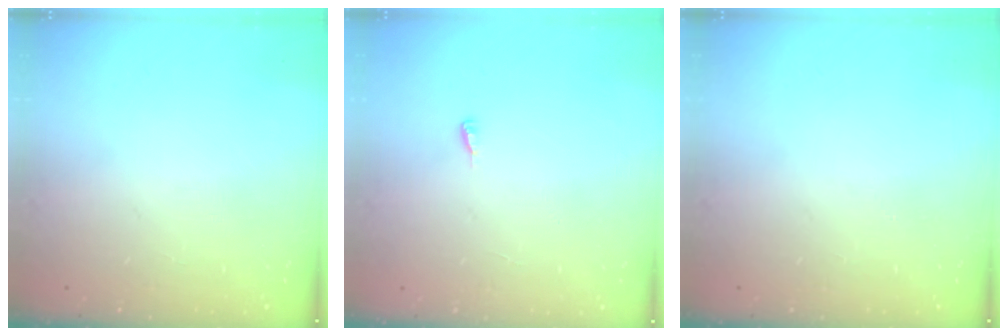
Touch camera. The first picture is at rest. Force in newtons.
{"total": 4.1, "press": 4.0, "slide": 0.5}
{"total": 0.0}